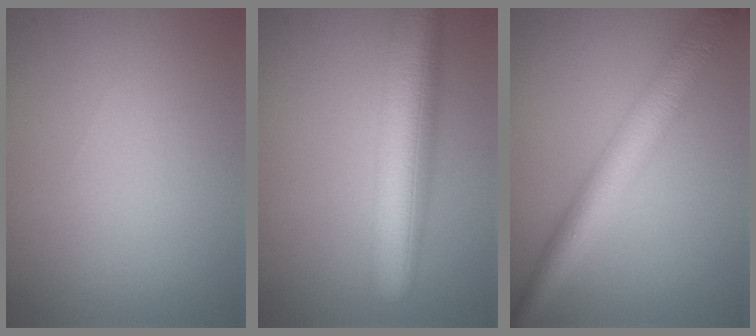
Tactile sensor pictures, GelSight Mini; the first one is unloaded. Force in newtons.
{"total": 9.0, "press": 9.0, "slide": 0.3}
{"total": 5.8, "press": 5.8, "slide": 0.1}